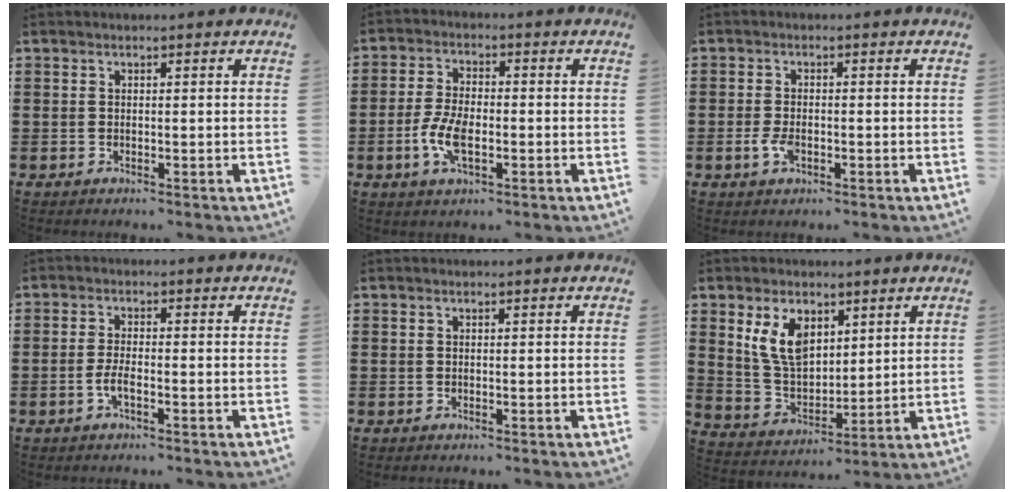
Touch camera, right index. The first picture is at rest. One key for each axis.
{"total": 6.3, "fx": -1.8, "fy": 2.9, "fz": 5.3, "tx": -0.125, "ty": -0.004, "tz": -0.038}
{"total": 2.8, "fx": -0.9, "fy": 1.4, "fz": 2.3, "tx": -0.057, "ty": -0.007, "tz": -0.018}
{"total": 2.6, "fx": -1.2, "fy": 0.5, "fz": 2.2, "tx": -0.053, "ty": -0.003, "tz": -0.027}
{"total": 0.0}
{"total": 8.5, "fx": 3.8, "fy": 5.1, "fz": 5.7, "tx": -0.141, "ty": 0.006, "tz": 0.068}